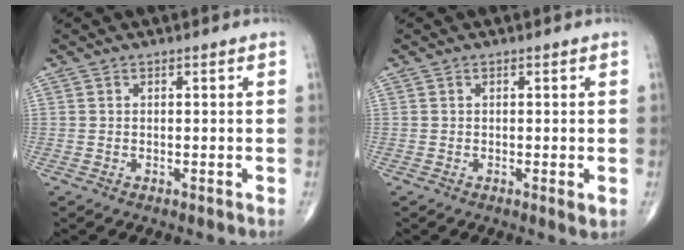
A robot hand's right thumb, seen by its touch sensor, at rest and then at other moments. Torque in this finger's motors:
{"motor_torque": [0.24, 0.65, 0.18, -0.20, 0.06]}